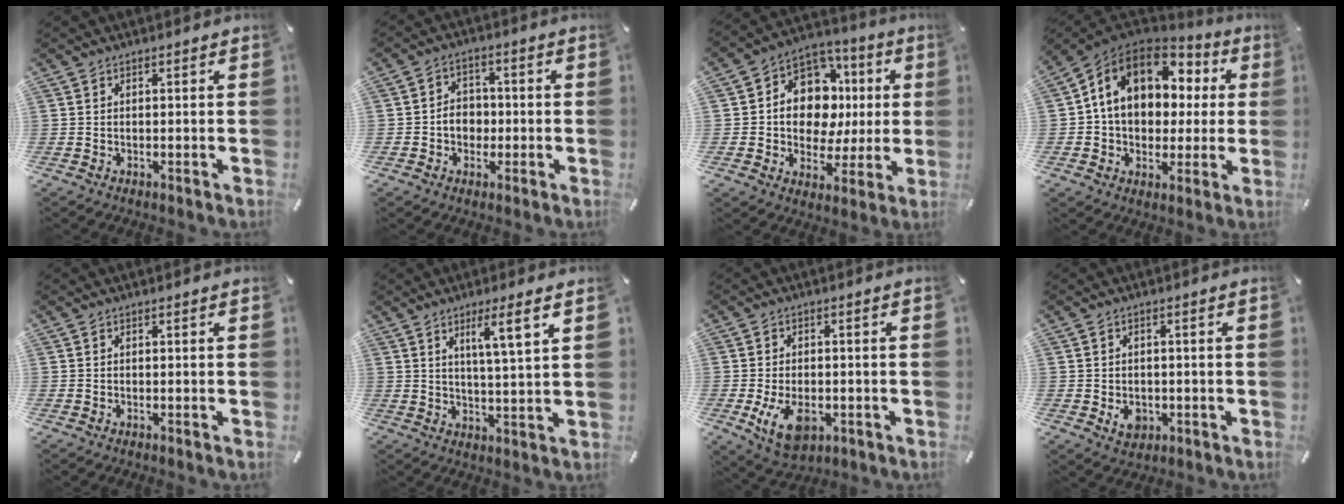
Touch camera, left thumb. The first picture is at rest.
{"total": 5.7, "force": [-1.1, 4.9, 2.6], "torque": [-0.042, 0.012, -0.019]}
{"total": 13.0, "force": [1.0, 11.1, 6.8], "torque": [-0.106, -0.013, 0.025]}
{"total": 14.0, "force": [4.1, 11.0, 7.7], "torque": [-0.146, -0.009, 0.078]}
{"total": 0.0}
{"total": 7.3, "force": [4.0, 0.0, 6.1], "torque": [-0.104, -0.016, 0.060]}
{"total": 8.8, "force": [-2.5, 5.7, 6.2], "torque": [-0.118, -0.001, -0.045]}
{"total": 4.4, "force": [-1.1, 3.6, 2.3], "torque": [-0.026, -0.002, -0.020]}